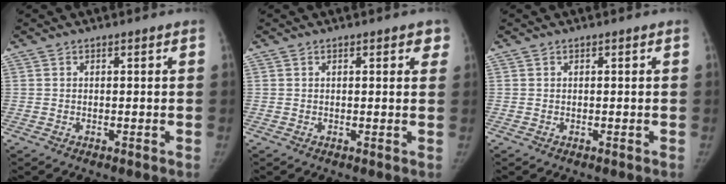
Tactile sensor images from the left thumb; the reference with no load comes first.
{"total": 2.7, "force": [1.5, 1.1, 2.0], "torque": [-0.004, -0.001, 0.010]}
{"total": 0.0}